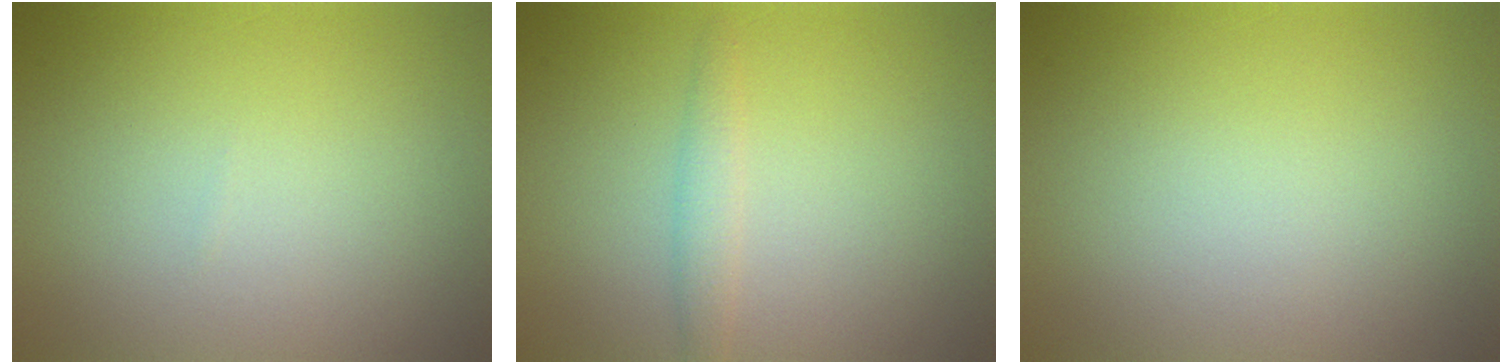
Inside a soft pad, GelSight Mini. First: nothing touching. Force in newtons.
{"total": 1.4, "press": 1.4, "slide": 0.0}
{"total": 0.0}